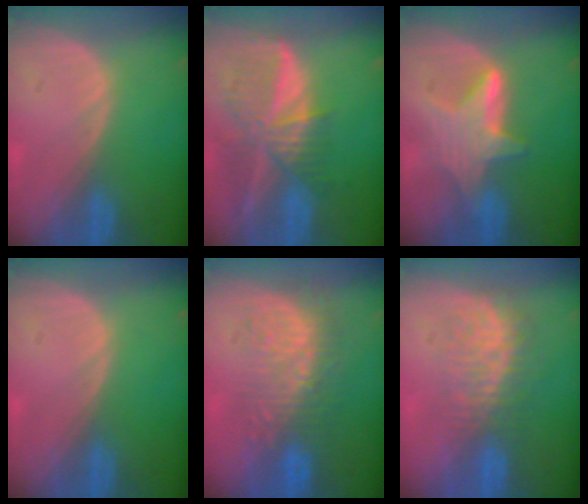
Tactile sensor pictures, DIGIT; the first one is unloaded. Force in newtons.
{"total": 9.3, "press": 8.0, "slide": 4.7}
{"total": 6.0, "press": 6.0, "slide": 0.5}
{"total": 0.0}
{"total": 9.1, "press": 8.6, "slide": 3.0}
{"total": 7.7, "press": 7.3, "slide": 2.7}